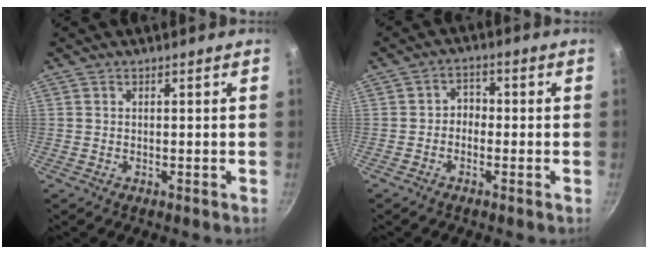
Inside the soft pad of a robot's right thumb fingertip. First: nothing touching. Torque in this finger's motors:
{"motor_torque": [-0.62, -0.08, -0.05, 0.22, -0.04]}